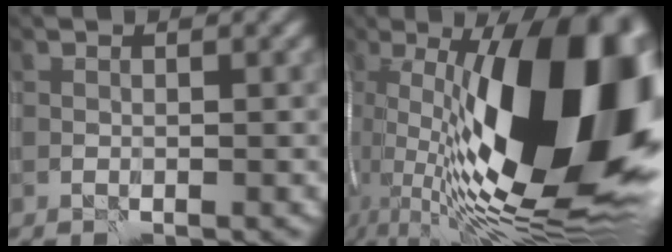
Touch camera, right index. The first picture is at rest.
{"total": 21.1, "force": [1.6, 8.2, 19.4], "torque": [-0.307, 0.028, 0.015]}